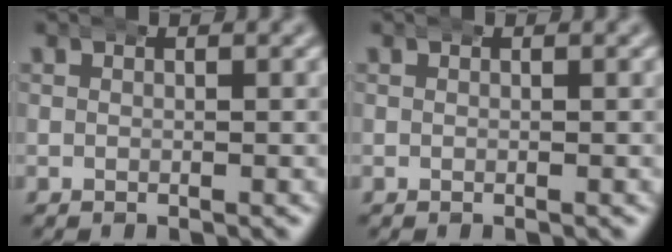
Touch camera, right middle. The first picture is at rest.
{"total": 0.0}